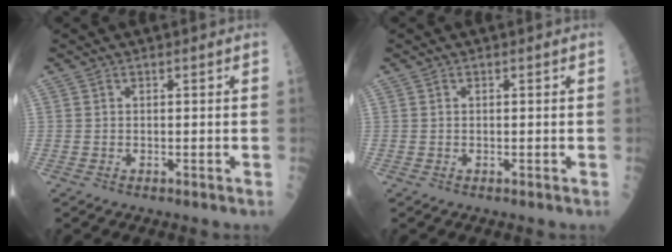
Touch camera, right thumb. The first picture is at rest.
{"total": 0.0}